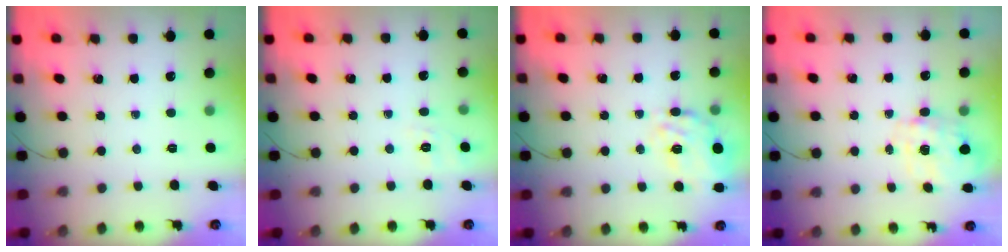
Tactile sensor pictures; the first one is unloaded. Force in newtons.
{"total": 2.0, "press": 0.5, "slide": 1.9}
{"total": 12.7, "press": 12.3, "slide": 3.2}
{"total": 3.9, "press": 3.8, "slide": 0.9}